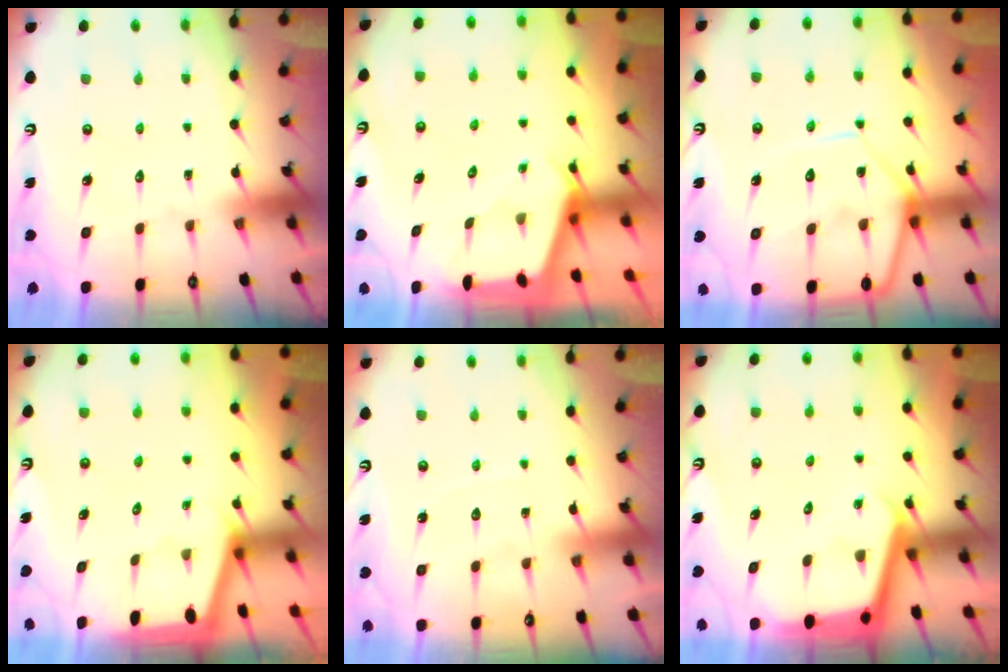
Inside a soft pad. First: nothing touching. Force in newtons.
{"total": 2.4, "press": 2.4, "slide": 0.2}
{"total": 10.8, "press": 10.7, "slide": 0.9}
{"total": 1.8, "press": 1.8, "slide": 0.3}
{"total": 3.2, "press": 3.1, "slide": 0.4}
{"total": 3.6, "press": 3.6, "slide": 0.3}